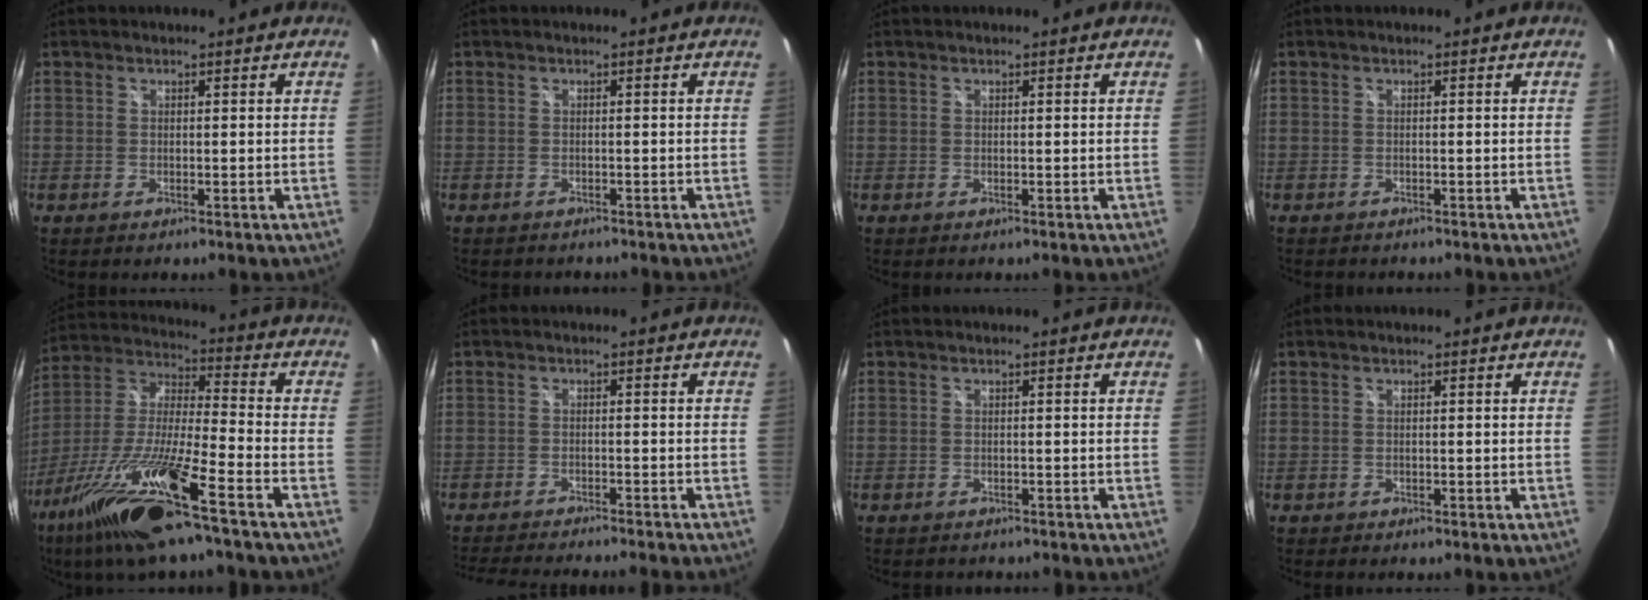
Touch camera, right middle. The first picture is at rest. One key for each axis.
{"total": 1.8, "fx": -1.7, "fy": 0.7, "fz": 0.4, "tx": -0.010, "ty": -0.006, "tz": -0.021}
{"total": 0.0}
{"total": 1.2, "fx": -1.2, "fy": 0.3, "fz": 0.2, "tx": -0.008, "ty": -0.004, "tz": -0.016}
{"total": 19.8, "fx": -13.0, "fy": 1.0, "fz": 14.9, "tx": -0.295, "ty": -0.034, "tz": -0.248}
{"total": 10.3, "fx": -9.5, "fy": 0.2, "fz": 4.1, "tx": -0.096, "ty": -0.011, "tz": -0.146}
{"total": 1.9, "fx": -1.7, "fy": 0.7, "fz": 0.4, "tx": -0.010, "ty": -0.006, "tz": -0.022}
{"total": 0.5, "fx": -0.4, "fy": 0.3, "fz": -0.1, "tx": -0.001, "ty": 0.002, "tz": -0.006}